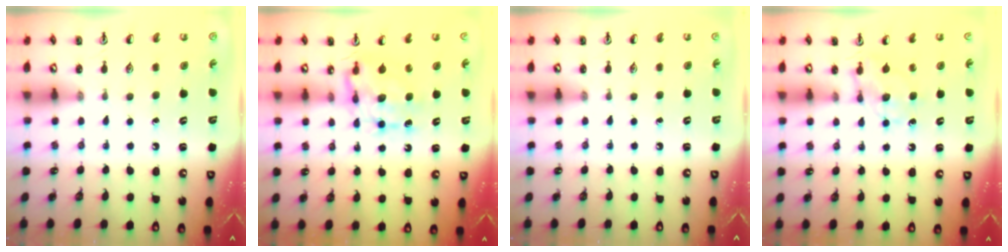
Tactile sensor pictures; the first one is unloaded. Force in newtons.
{"total": 7.1, "press": 7.1, "slide": 0.3}
{"total": 0.0}
{"total": 5.7, "press": 5.7, "slide": 0.3}